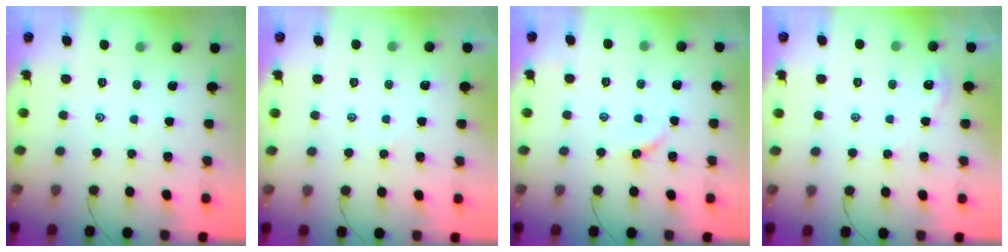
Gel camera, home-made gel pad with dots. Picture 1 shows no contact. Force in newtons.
{"total": 2.2, "press": 2.2, "slide": 0.5}
{"total": 5.7, "press": 5.7, "slide": 0.7}
{"total": 1.9, "press": 1.9, "slide": 0.4}